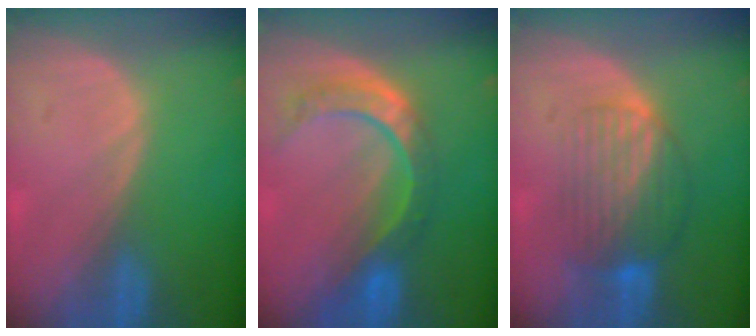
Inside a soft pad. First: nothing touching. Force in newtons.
{"total": 8.8, "press": 7.3, "slide": 4.9}
{"total": 7.6, "press": 6.9, "slide": 3.2}